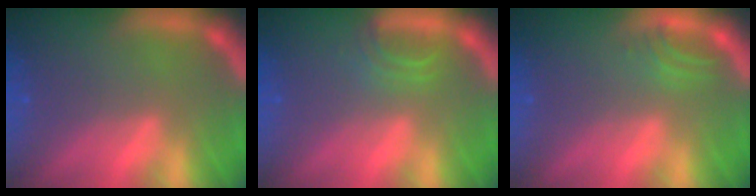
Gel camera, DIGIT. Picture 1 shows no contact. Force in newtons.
{"total": 1.9}
{"total": 1.5}